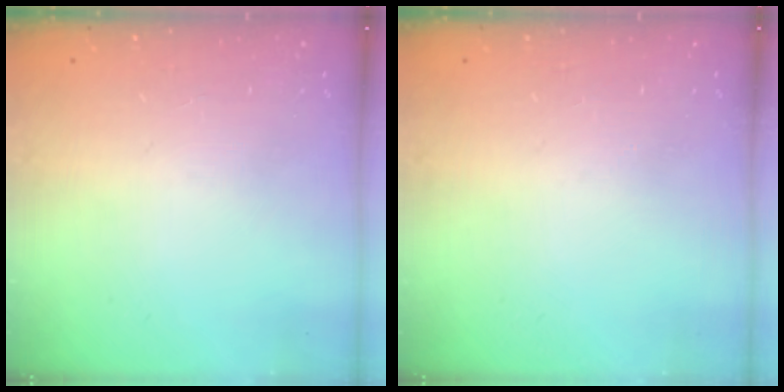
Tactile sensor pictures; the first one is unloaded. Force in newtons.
{"total": 0.0}